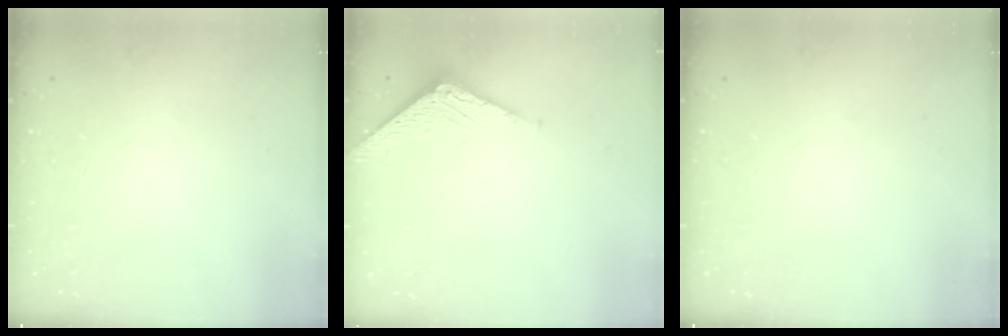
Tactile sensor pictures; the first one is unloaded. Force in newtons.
{"total": 3.5, "press": 3.5, "slide": 0.3}
{"total": 0.0}